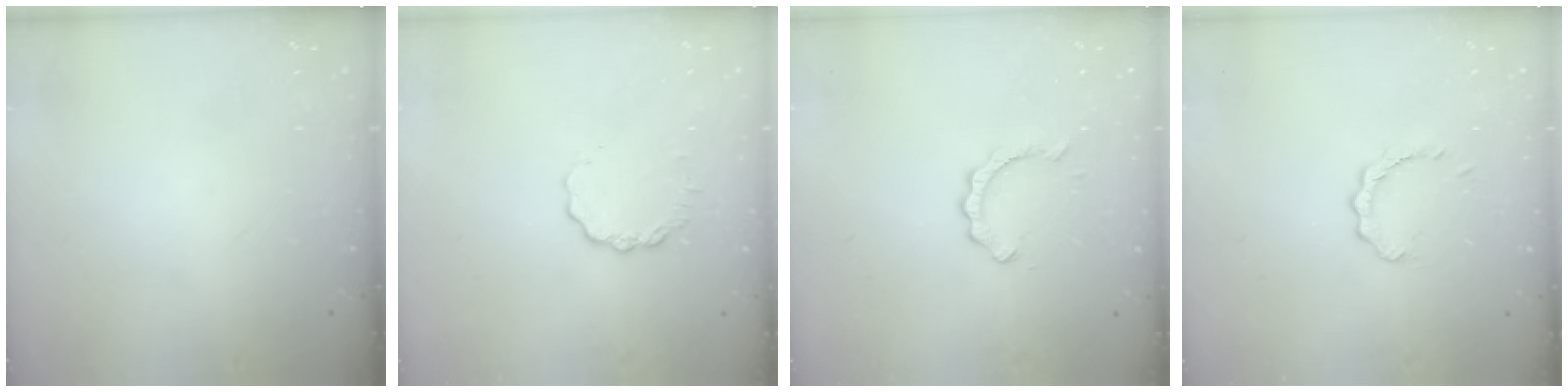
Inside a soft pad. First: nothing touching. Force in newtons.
{"total": 3.8, "press": 3.7, "slide": 0.3}
{"total": 2.8, "press": 2.8, "slide": 0.3}
{"total": 2.7, "press": 2.7, "slide": 0.3}